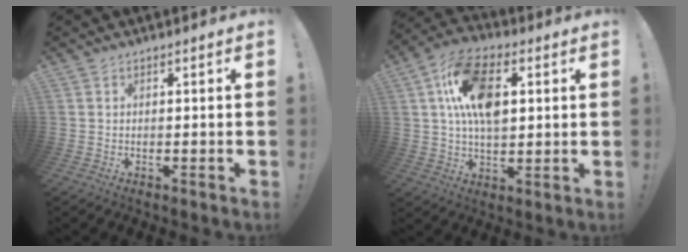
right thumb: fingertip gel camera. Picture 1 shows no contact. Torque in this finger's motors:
{"motor_torque": [2.45, 2.55, 1.08, -0.55, 0.15]}